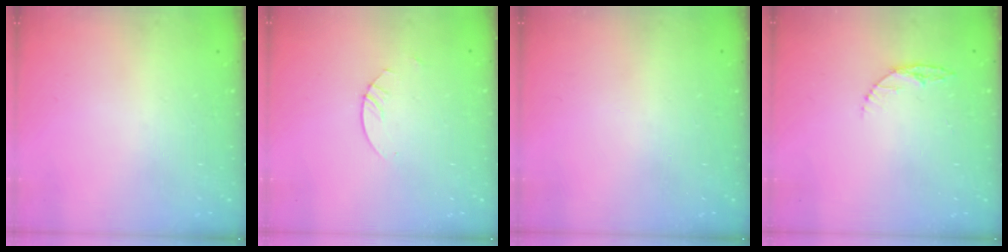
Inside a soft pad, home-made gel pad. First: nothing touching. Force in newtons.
{"total": 2.7, "press": 2.7, "slide": 0.2}
{"total": 0.0}
{"total": 5.0, "press": 5.0, "slide": 0.5}